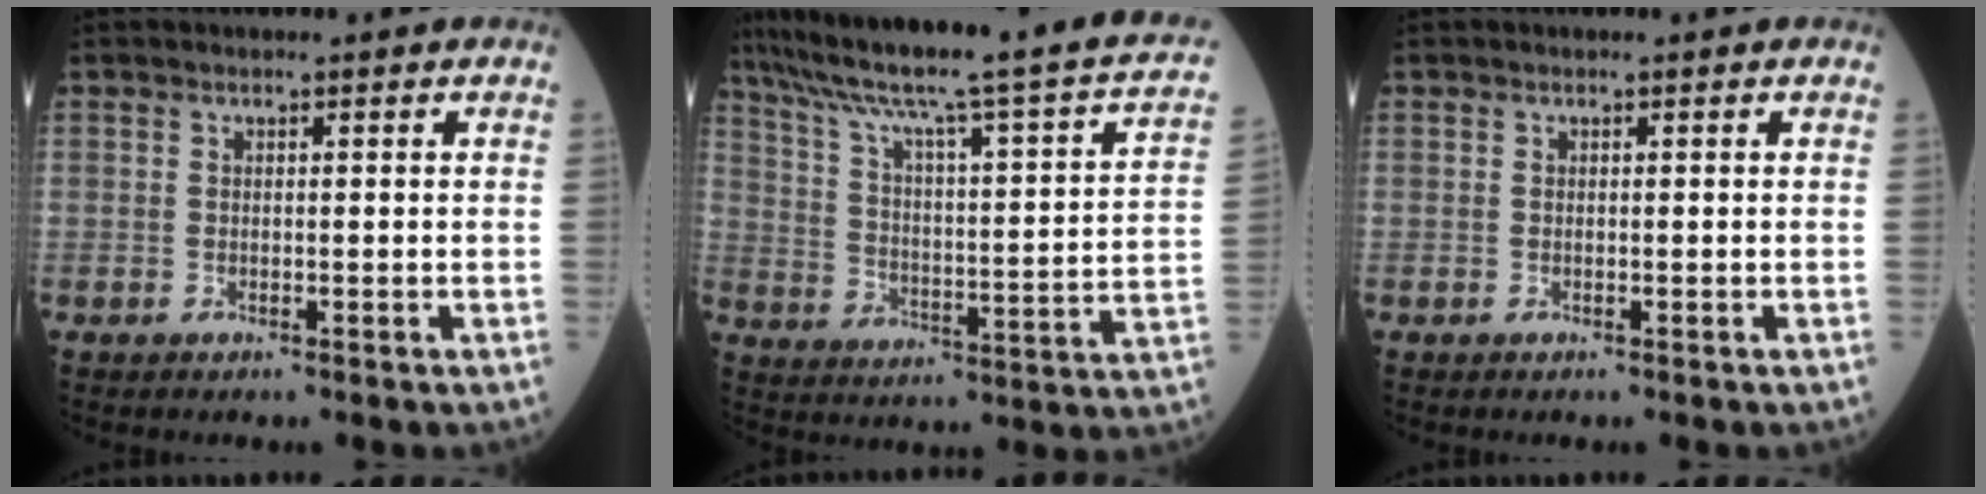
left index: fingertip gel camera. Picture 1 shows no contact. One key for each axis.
{"total": 27.5, "fx": 22.0, "fy": 0.8, "fz": 16.5, "tx": -0.253, "ty": -0.024, "tz": 0.293}
{"total": 0.0}